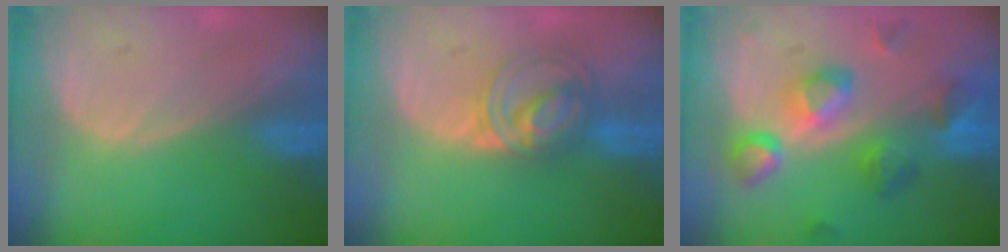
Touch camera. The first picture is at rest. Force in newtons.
{"total": 5.6, "press": 5.6, "slide": 0.5}
{"total": 9.4, "press": 8.3, "slide": 4.4}